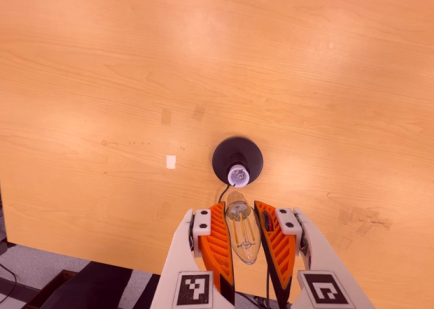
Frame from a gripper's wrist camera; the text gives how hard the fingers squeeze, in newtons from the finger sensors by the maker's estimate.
{"total": 20.4, "left": 22.0, "right": 18.8}